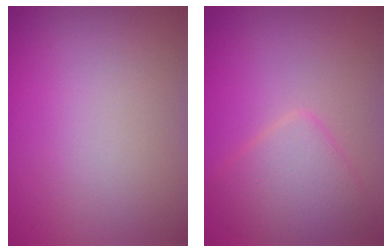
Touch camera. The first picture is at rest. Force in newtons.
{"total": 3.7, "press": 3.7, "slide": 0.2}